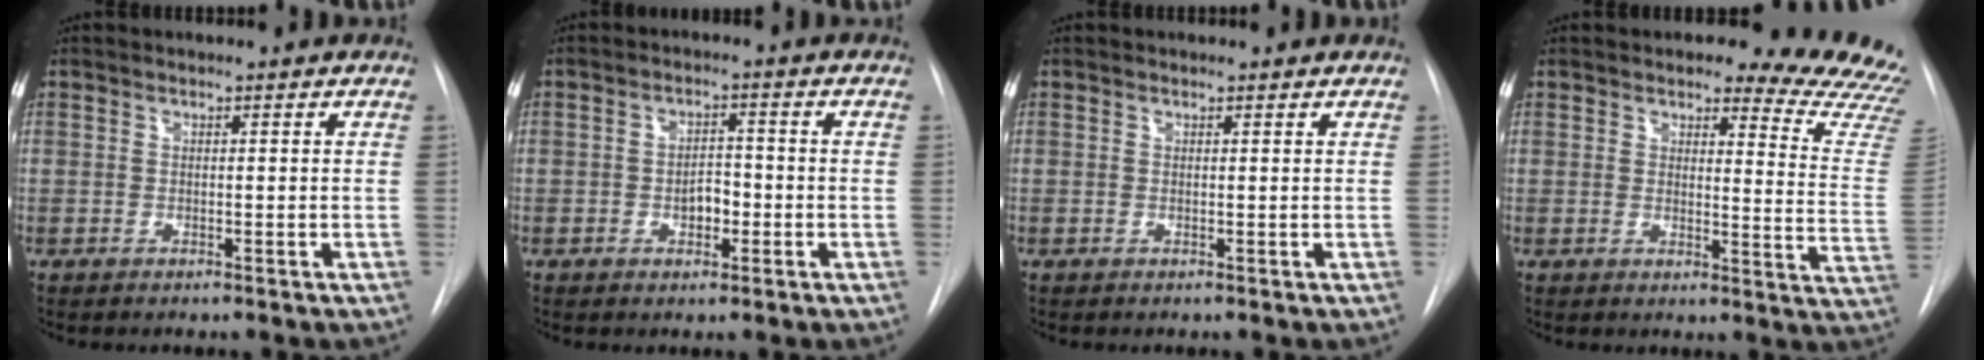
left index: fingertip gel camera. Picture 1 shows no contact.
{"total": 3.3, "force": [-1.1, 1.9, 2.5], "torque": [-0.035, 0.005, -0.014]}
{"total": 1.0, "force": [1.0, 0.3, 0.2], "torque": [-0.010, 0.010, 0.011]}
{"total": 15.0, "force": [13.6, 3.0, 5.6], "torque": [-0.034, -0.100, 0.119]}